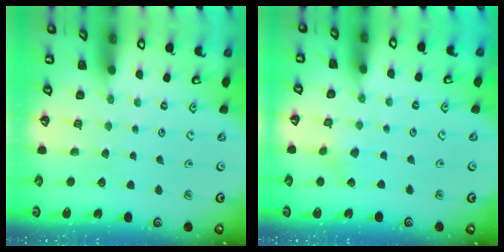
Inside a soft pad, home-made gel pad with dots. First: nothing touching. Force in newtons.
{"total": 3.0, "press": 2.9, "slide": 0.4}